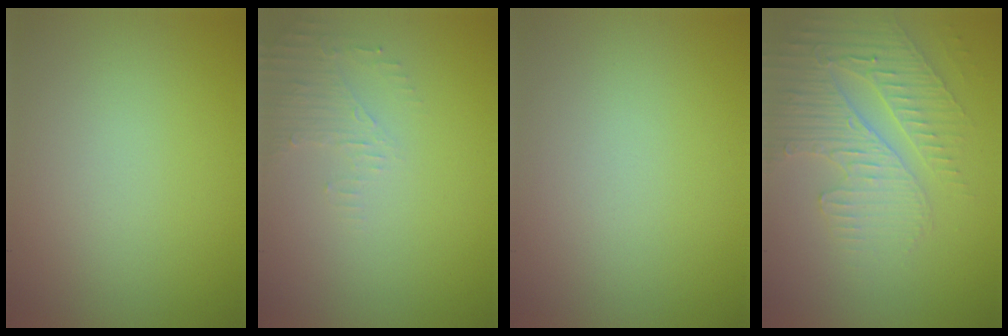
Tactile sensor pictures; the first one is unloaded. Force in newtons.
{"total": 1.9, "press": 1.8, "slide": 0.4}
{"total": 0.0}
{"total": 3.9, "press": 3.7, "slide": 1.2}